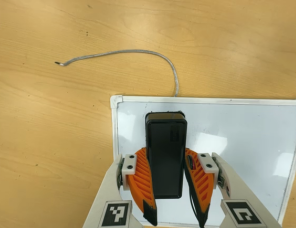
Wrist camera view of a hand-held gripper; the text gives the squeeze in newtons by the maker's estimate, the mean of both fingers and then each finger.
{"total": 9.3, "left": 8.0, "right": 10.7}